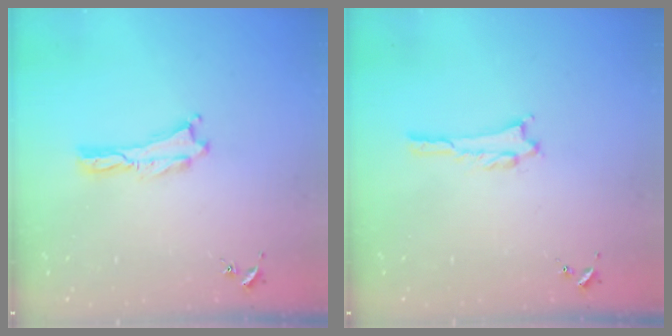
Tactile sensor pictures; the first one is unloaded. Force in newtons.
{"total": 0.6, "press": 0.6, "slide": 0.1}